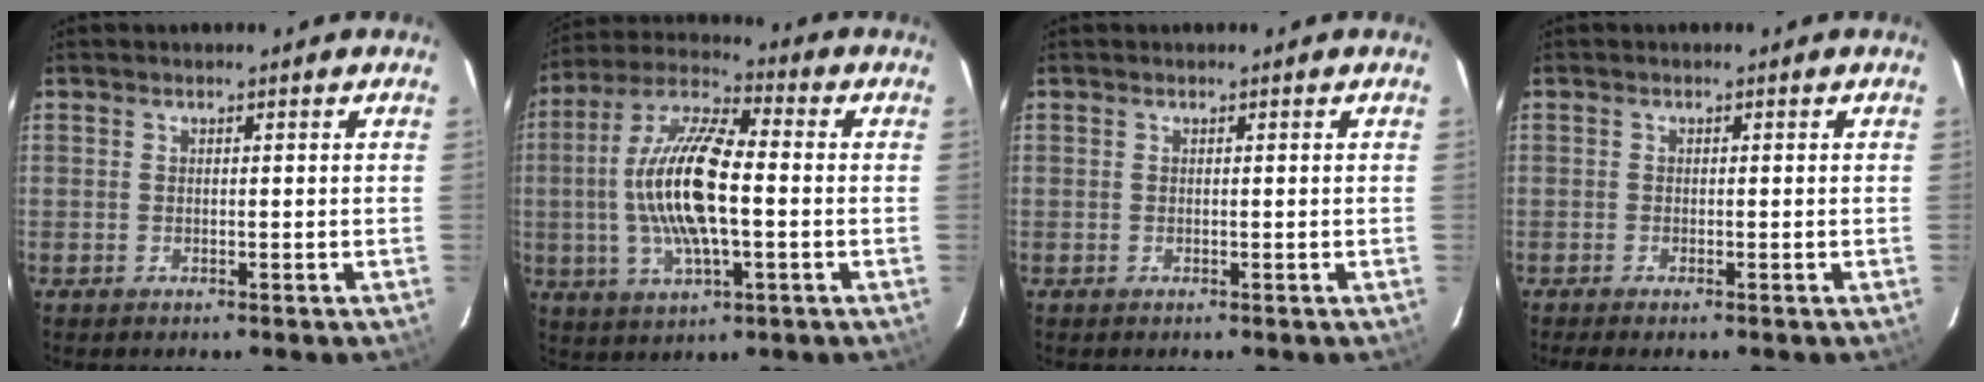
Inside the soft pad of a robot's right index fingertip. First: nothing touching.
{"total": 16.1, "force": [-1.1, 5.2, 15.2], "torque": [-0.304, 0.007, -0.027]}
{"total": 0.0}
{"total": 1.5, "force": [-1.2, 0.1, 0.9], "torque": [-0.021, -0.003, -0.022]}